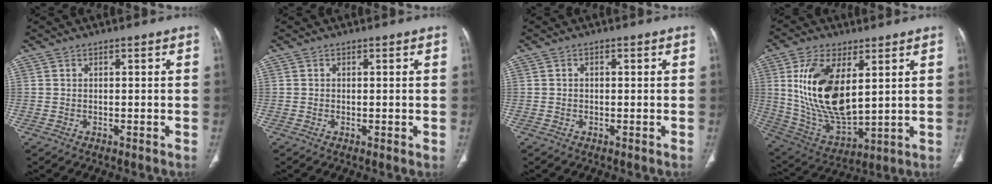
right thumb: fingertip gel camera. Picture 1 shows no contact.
{"total": 0.6, "force": [0.0, 0.2, 0.6], "torque": [-0.012, -0.004, -0.001]}
{"total": 0.7, "force": [0.1, 0.5, 0.5], "torque": [-0.008, 0.001, 0.000]}
{"total": 18.6, "force": [4.9, 9.1, 15.5], "torque": [-0.289, -0.025, 0.107]}